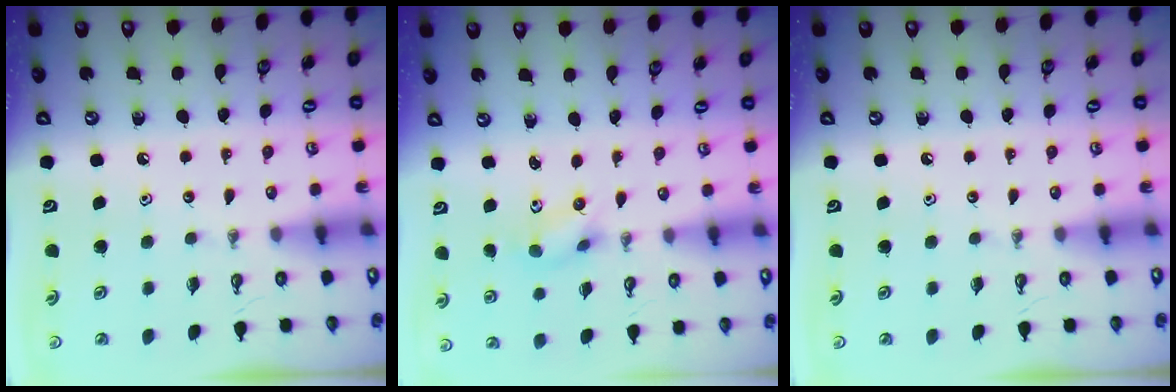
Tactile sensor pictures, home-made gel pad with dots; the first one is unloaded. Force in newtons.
{"total": 2.5, "press": 2.3, "slide": 0.9}
{"total": 0.0}